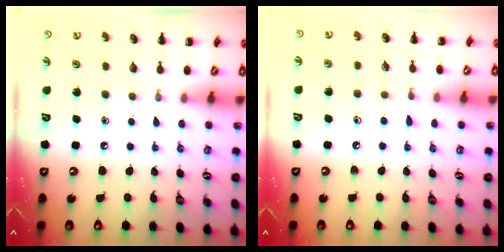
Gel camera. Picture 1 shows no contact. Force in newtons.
{"total": 4.0, "press": 3.5, "slide": 2.0}